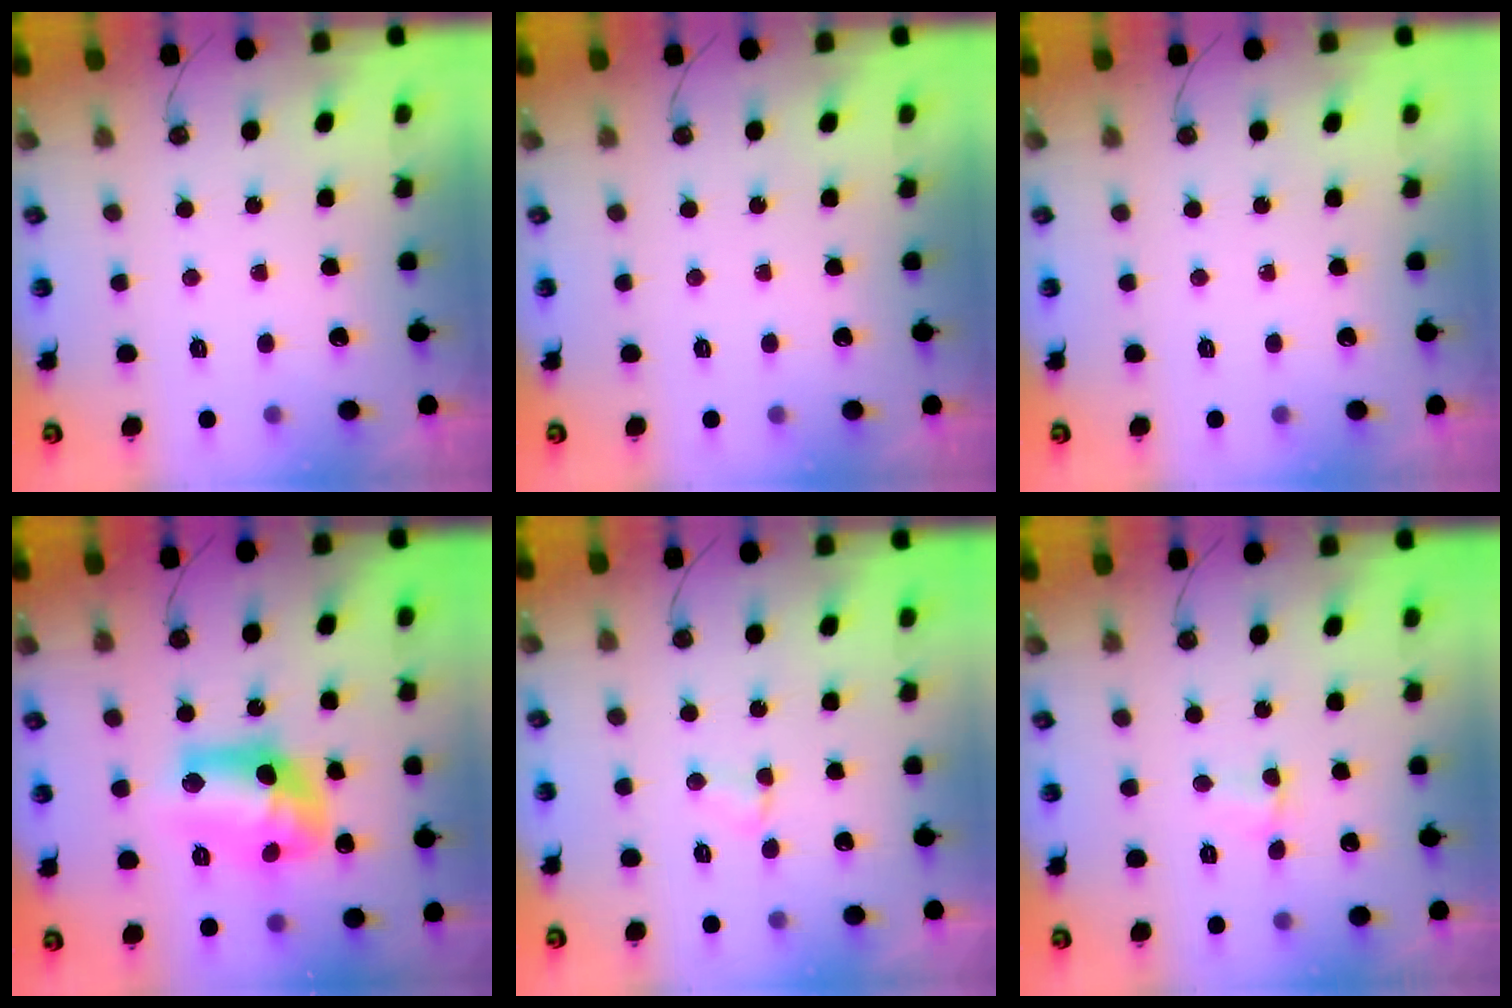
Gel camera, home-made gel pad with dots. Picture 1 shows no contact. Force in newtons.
{"total": 0.0}
{"total": 0.0}
{"total": 14.1, "press": 14.0, "slide": 1.0}
{"total": 2.7, "press": 2.6, "slide": 0.4}
{"total": 2.2, "press": 2.1, "slide": 0.5}